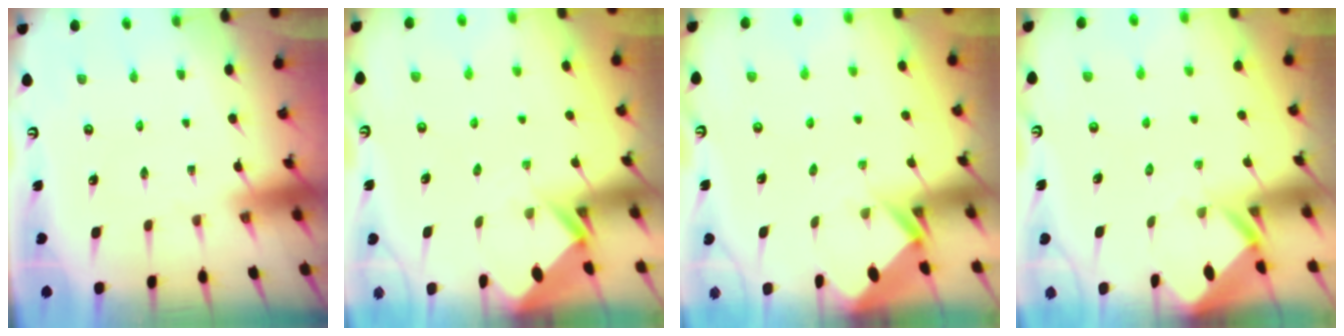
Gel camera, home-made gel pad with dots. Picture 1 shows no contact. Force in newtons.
{"total": 2.7, "press": 2.7, "slide": 0.2}
{"total": 2.7, "press": 2.7, "slide": 0.2}
{"total": 2.5, "press": 2.4, "slide": 0.3}